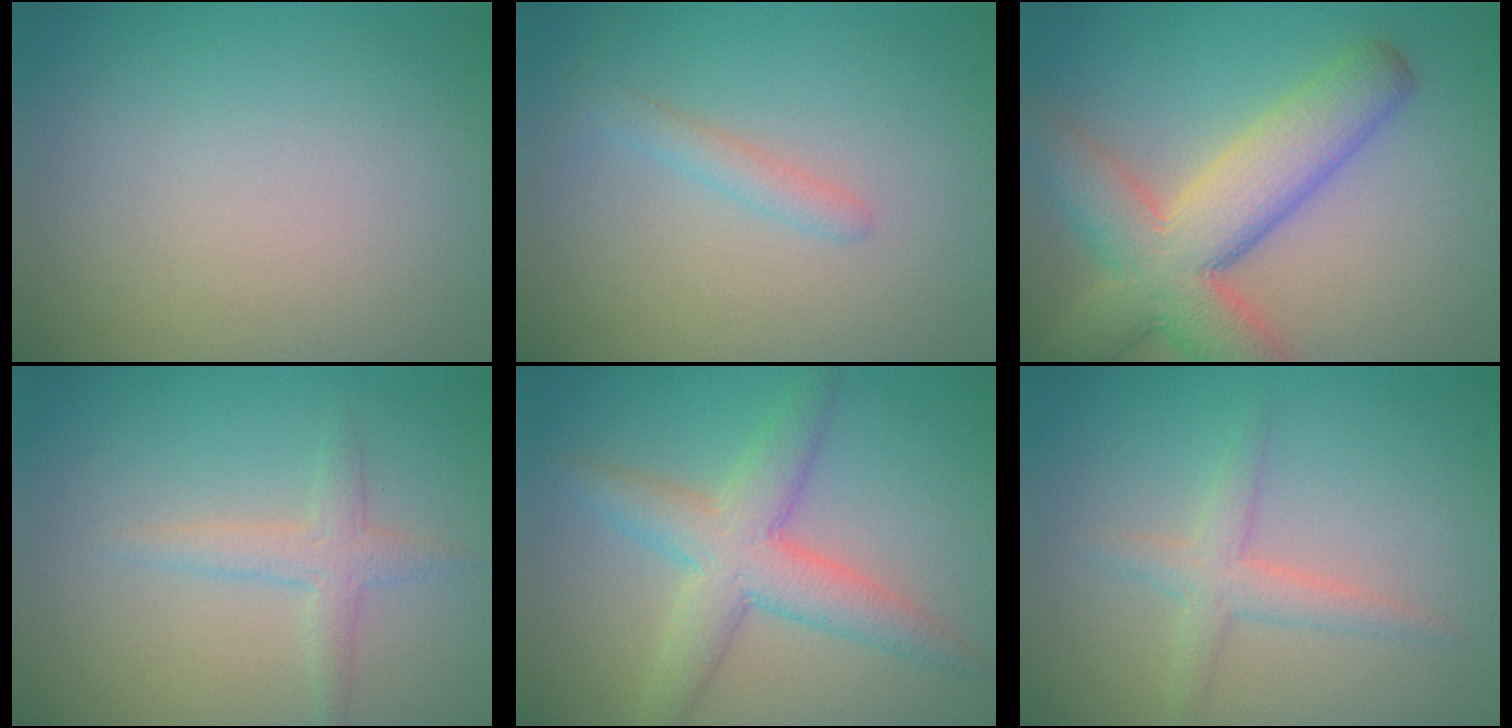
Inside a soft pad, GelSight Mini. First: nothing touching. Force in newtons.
{"total": 1.4, "press": 1.4, "slide": 0.0}
{"total": 8.9, "press": 8.9, "slide": 0.4}
{"total": 2.1, "press": 2.1, "slide": 0.1}
{"total": 5.3, "press": 5.3, "slide": 0.2}
{"total": 2.3, "press": 2.3, "slide": 0.2}